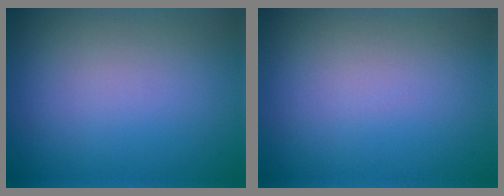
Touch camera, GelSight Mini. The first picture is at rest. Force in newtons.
{"total": 0.0}